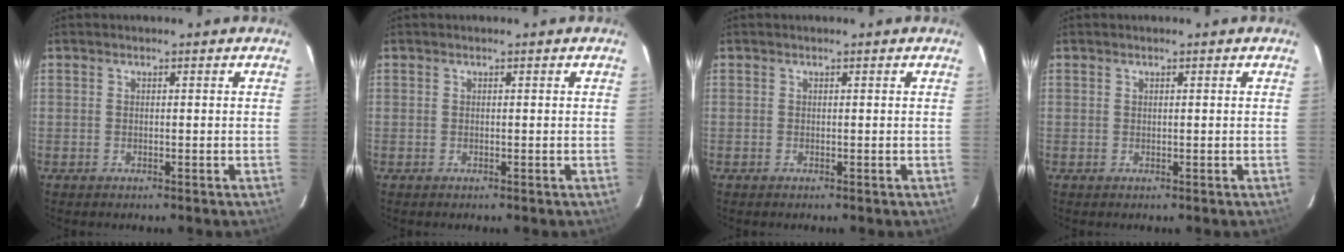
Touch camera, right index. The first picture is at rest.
{"total": 0.0}
{"total": 0.0}
{"total": 0.0}